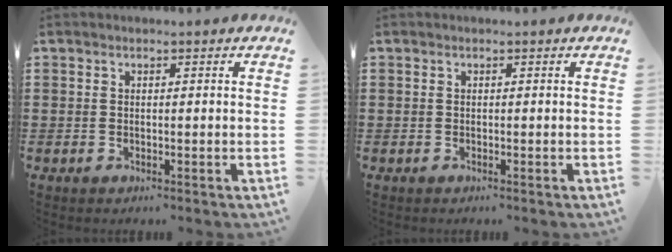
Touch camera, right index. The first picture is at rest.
{"total": 0.0}